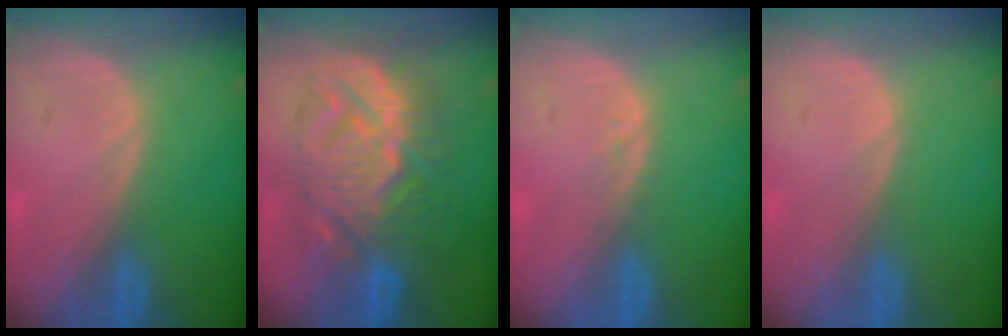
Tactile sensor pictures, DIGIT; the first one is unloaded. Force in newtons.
{"total": 11.5, "press": 11.5, "slide": 1.0}
{"total": 1.0, "press": 1.0, "slide": 0.2}
{"total": 0.0}